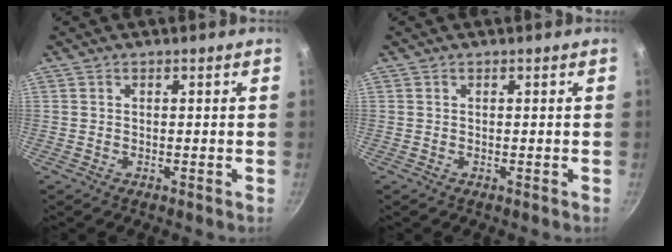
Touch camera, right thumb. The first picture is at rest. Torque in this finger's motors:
{"motor_torque": [0.24, 0.24, -0.11, 0.05, 0.00]}